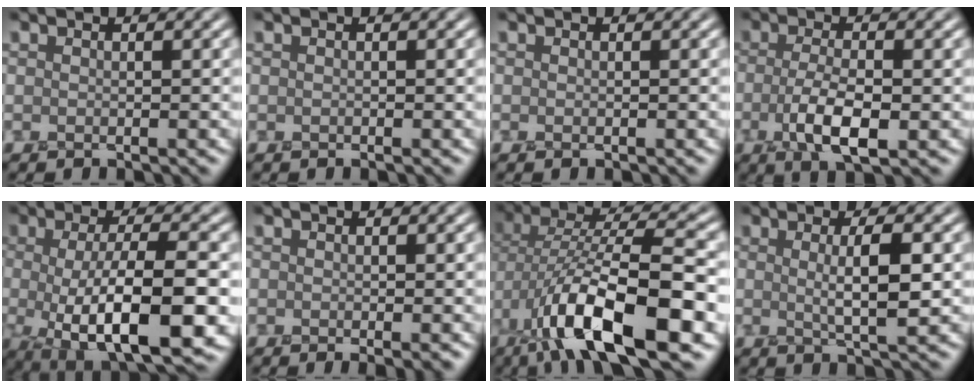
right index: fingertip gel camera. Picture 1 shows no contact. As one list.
[{"total": 0.0}, {"total": 0.0}, {"total": 4.3, "force": [-1.3, 1.5, 3.9], "torque": [-0.083, -0.008, -0.025]}, {"total": 9.6, "force": [-1.7, 3.0, 9.0], "torque": [-0.139, -0.015, -0.023]}, {"total": 0.5, "force": [0.1, 0.0, 0.5], "torque": [-0.006, -0.003, 0.001]}, {"total": 12.4, "force": [-5.1, 4.2, 10.5], "torque": [-0.183, 0.006, -0.095]}, {"total": 3.8, "force": [0.1, 0.7, 3.7], "torque": [-0.059, -0.003, 0.002]}]